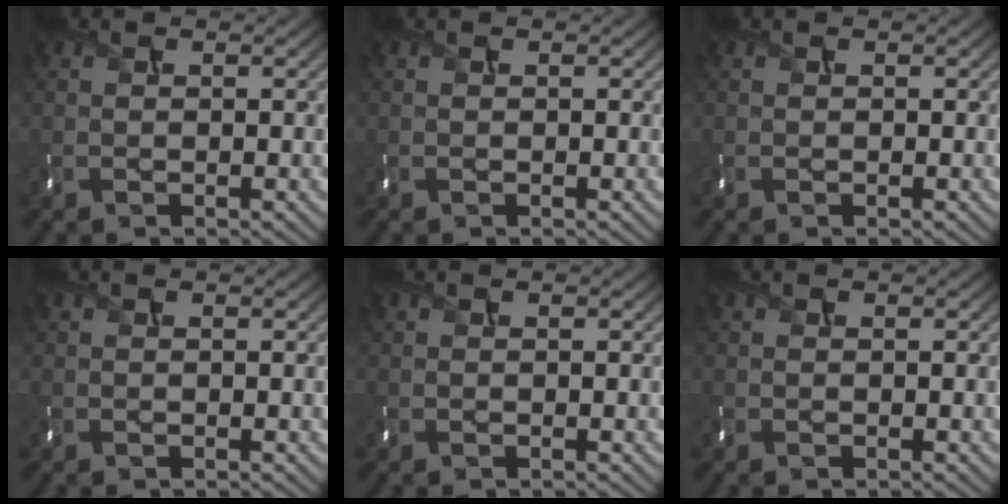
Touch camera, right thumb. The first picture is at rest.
{"total": 0.0}
{"total": 0.0}
{"total": 0.0}
{"total": 0.0}
{"total": 0.0}